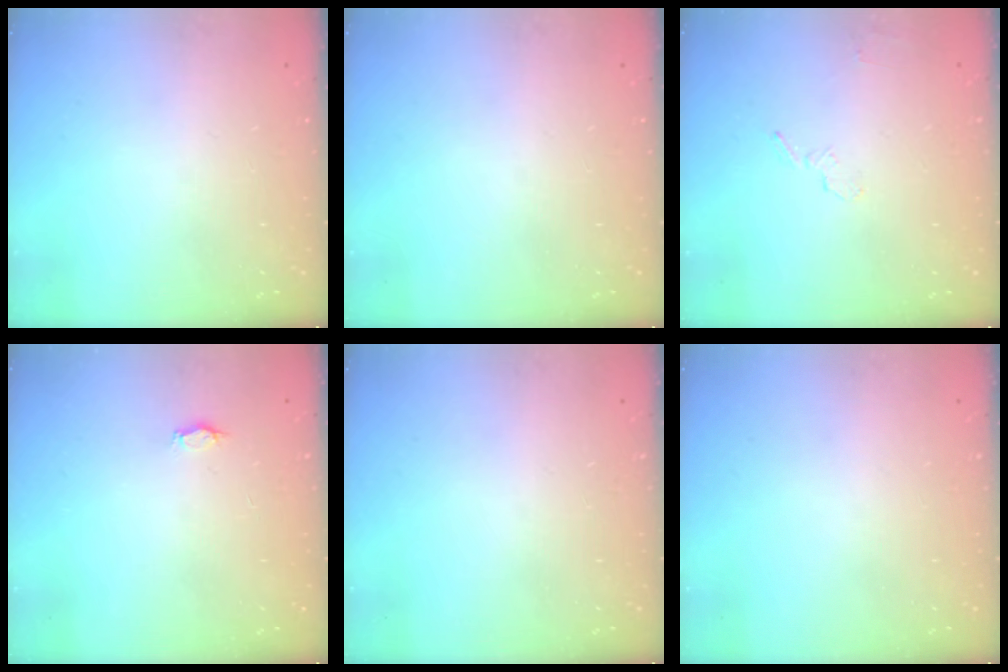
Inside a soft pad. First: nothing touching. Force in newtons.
{"total": 0.0}
{"total": 4.8, "press": 4.7, "slide": 1.1}
{"total": 2.2, "press": 2.2, "slide": 0.3}
{"total": 0.0}
{"total": 0.0}